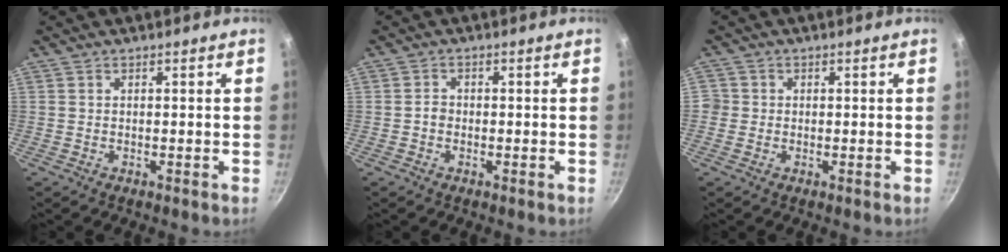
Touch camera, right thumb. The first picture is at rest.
{"total": 1.5, "force": [-0.5, 1.2, 0.7], "torque": [-0.008, 0.010, -0.010]}
{"total": 2.2, "force": [-0.5, 2.1, 0.4], "torque": [0.004, 0.007, -0.012]}